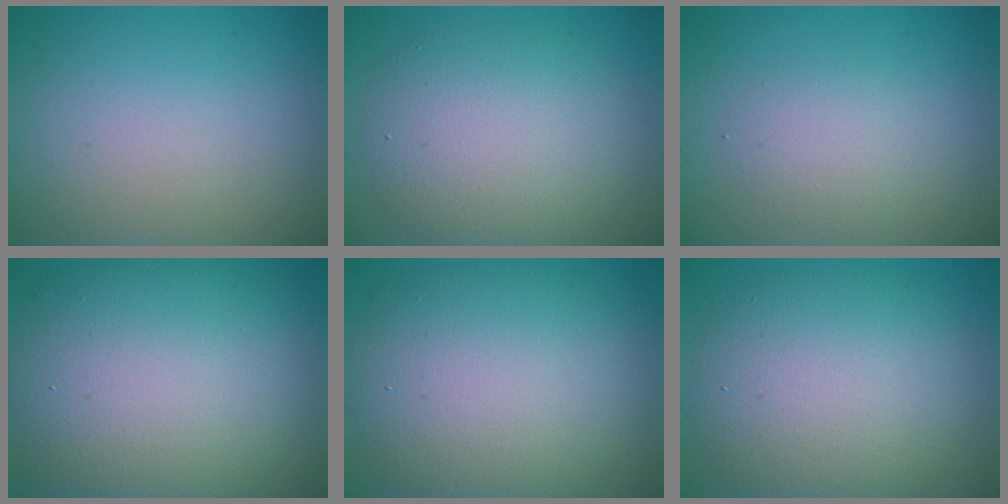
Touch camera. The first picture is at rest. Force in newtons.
{"total": 6.5, "press": 6.5, "slide": 0.1}
{"total": 2.0, "press": 2.0, "slide": 0.2}
{"total": 14.1, "press": 14.1, "slide": 0.8}
{"total": 11.5, "press": 11.4, "slide": 0.7}
{"total": 8.5, "press": 8.5, "slide": 0.3}